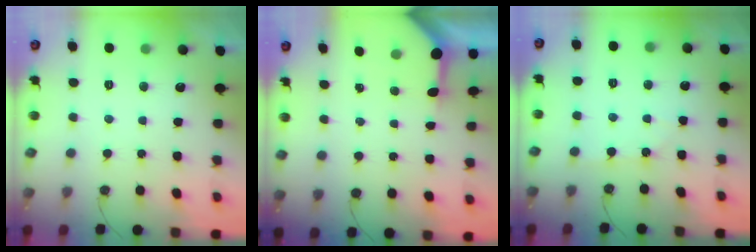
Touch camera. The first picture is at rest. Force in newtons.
{"total": 3.4, "press": 3.4, "slide": 0.3}
{"total": 2.9, "press": 2.8, "slide": 0.6}